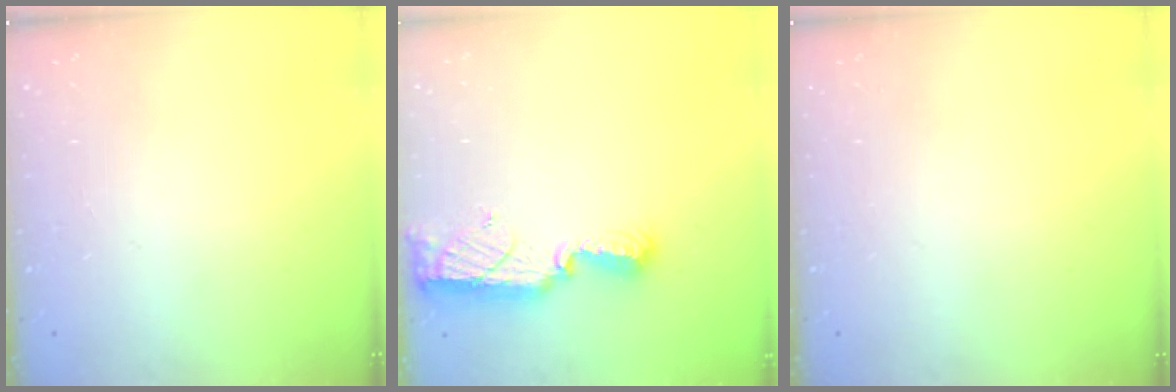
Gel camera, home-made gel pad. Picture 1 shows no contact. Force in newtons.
{"total": 11.4, "press": 10.2, "slide": 4.9}
{"total": 0.0}